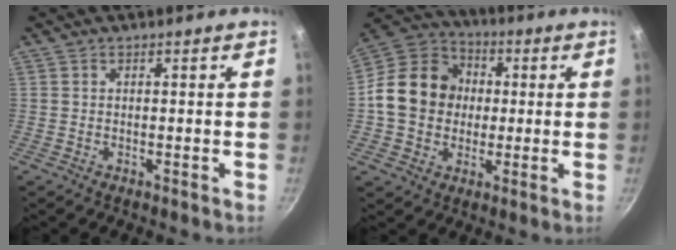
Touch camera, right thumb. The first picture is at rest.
{"total": 15.4, "force": [0.3, 13.2, 8.0], "torque": [-0.110, 0.028, -0.009]}